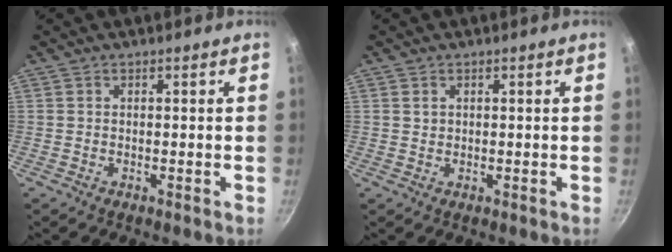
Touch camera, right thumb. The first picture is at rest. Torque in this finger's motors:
{"motor_torque": [-0.28, -0.33, -0.01, 0.45, -0.02]}